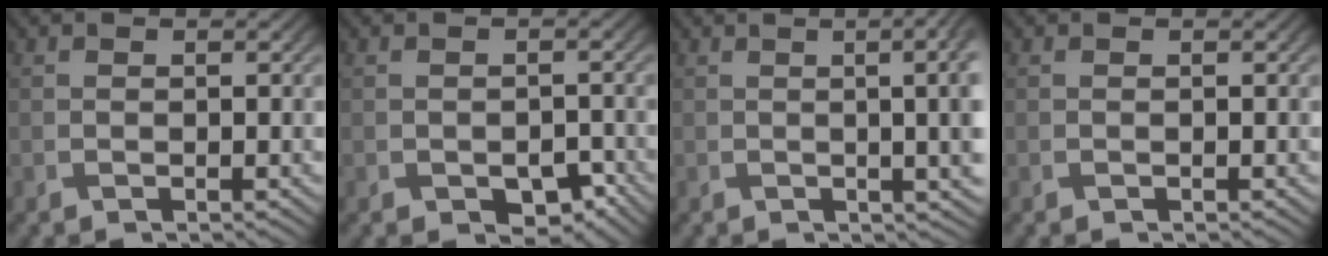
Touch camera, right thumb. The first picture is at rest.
{"total": 3.6, "force": [-1.9, 2.2, 2.2], "torque": [-0.029, -0.010, -0.022]}
{"total": 10.3, "force": [1.2, 3.8, 9.5], "torque": [-0.086, 0.025, 0.005]}
{"total": 0.0}